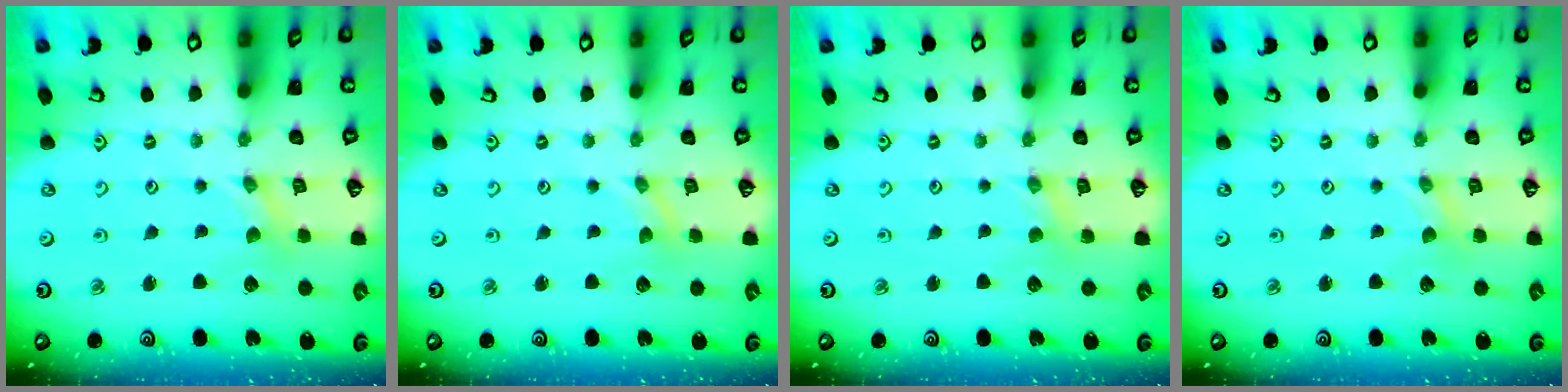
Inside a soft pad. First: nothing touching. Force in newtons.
{"total": 0.0}
{"total": 1.0, "press": 1.0, "slide": 0.1}
{"total": 0.0}